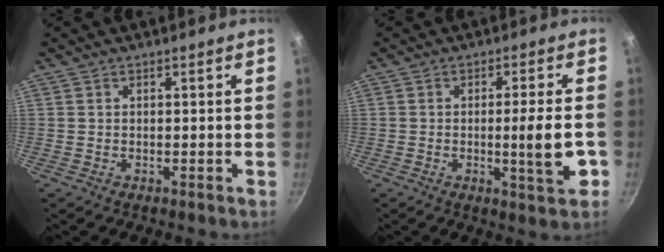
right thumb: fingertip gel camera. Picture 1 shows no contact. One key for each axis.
{"total": 7.8, "fx": -1.7, "fy": 0.8, "fz": 7.6, "tx": -0.110, "ty": 0.001, "tz": -0.024}